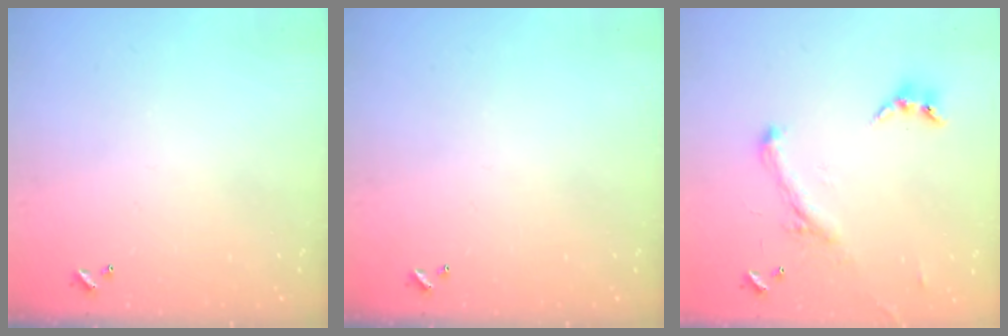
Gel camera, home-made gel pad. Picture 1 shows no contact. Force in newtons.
{"total": 0.0}
{"total": 1.5, "press": 1.4, "slide": 0.3}